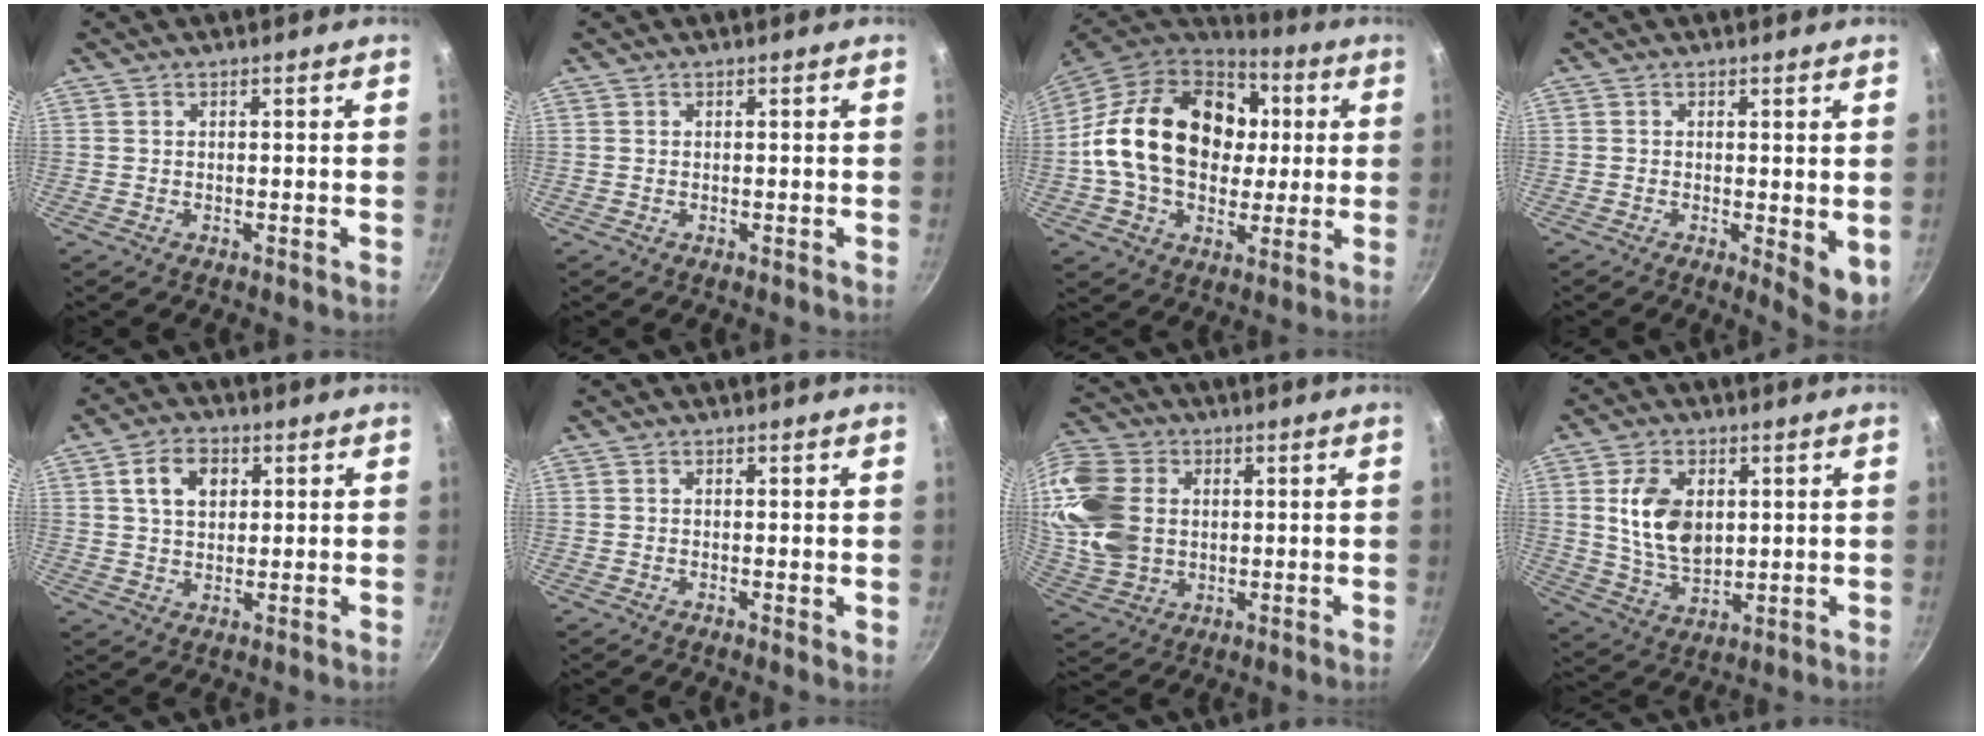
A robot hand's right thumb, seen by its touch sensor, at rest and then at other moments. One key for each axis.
{"total": 0.0}
{"total": 24.7, "fx": 2.8, "fy": 18.0, "fz": 16.7, "tx": -0.263, "ty": 0.023, "tz": 0.044}
{"total": 5.6, "fx": -0.3, "fy": 2.2, "fz": 5.1, "tx": -0.060, "ty": -0.009, "tz": -0.001}
{"total": 7.1, "fx": 2.2, "fy": 5.0, "fz": 4.6, "tx": -0.060, "ty": 0.003, "tz": 0.035}
{"total": 1.0, "fx": 0.2, "fy": 0.5, "fz": 0.8, "tx": -0.011, "ty": -0.002, "tz": 0.000}
{"total": 16.7, "fx": 2.3, "fy": 13.0, "fz": 10.3, "tx": -0.192, "ty": 0.004, "tz": 0.049}
{"total": 11.8, "fx": 2.3, "fy": 7.6, "fz": 8.7, "tx": -0.144, "ty": -0.018, "tz": 0.049}